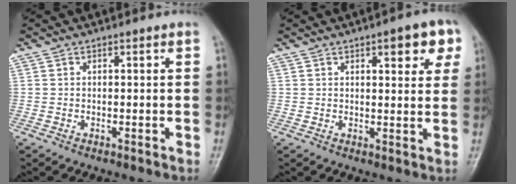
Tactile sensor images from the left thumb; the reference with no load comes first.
{"total": 7.1, "force": [3.5, 2.7, 5.6], "torque": [-0.044, -0.009, 0.037]}